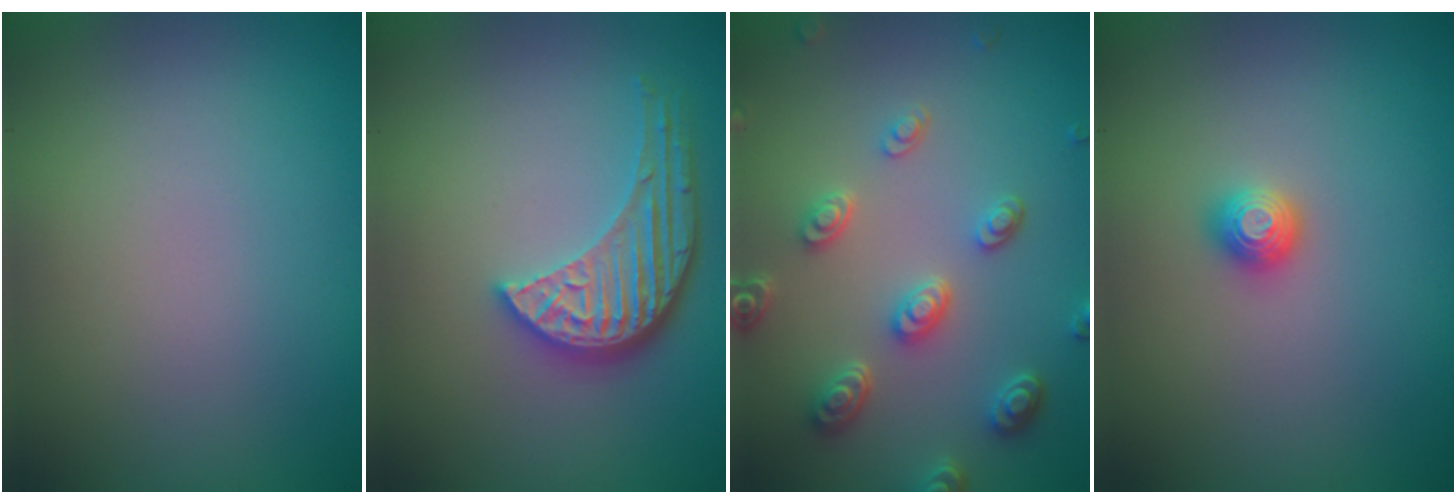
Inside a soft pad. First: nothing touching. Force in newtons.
{"total": 4.7, "press": 3.7, "slide": 3.0}
{"total": 4.6, "press": 3.6, "slide": 2.8}
{"total": 1.3, "press": 1.2, "slide": 0.4}